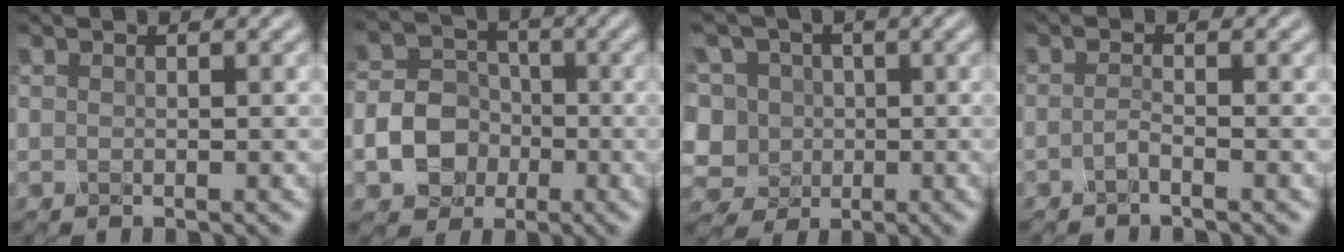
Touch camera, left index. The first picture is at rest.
{"total": 4.8, "force": [-2.1, 3.9, 1.8], "torque": [-0.027, 0.003, -0.040]}
{"total": 12.0, "force": [-0.5, 10.9, 5.0], "torque": [-0.129, 0.018, -0.041]}
{"total": 1.3, "force": [-1.2, 0.1, 0.4], "torque": [-0.006, 0.000, -0.023]}